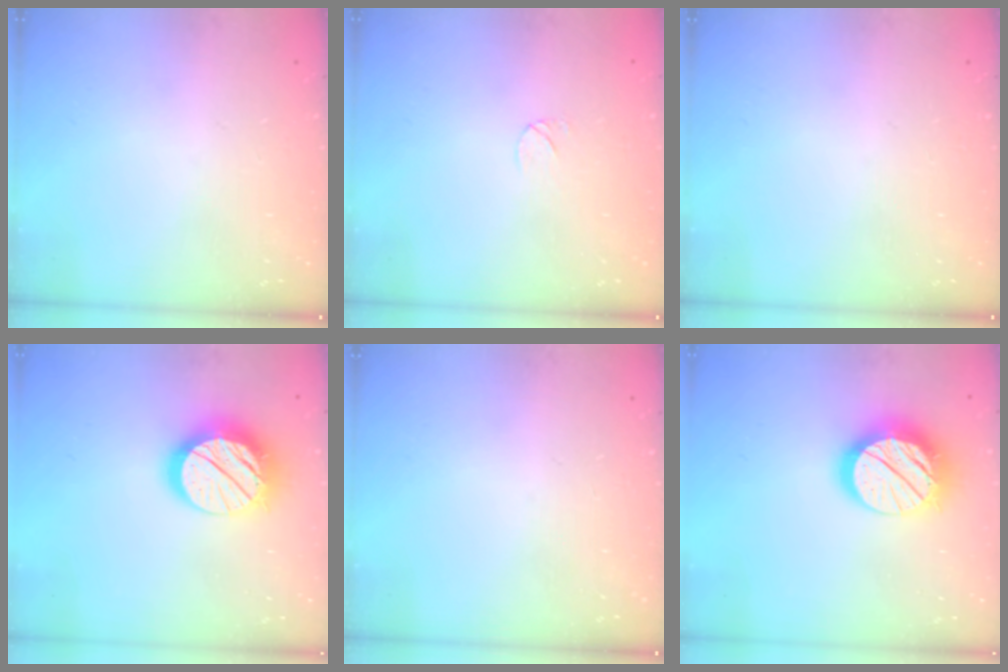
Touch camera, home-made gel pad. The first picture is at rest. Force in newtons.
{"total": 3.7, "press": 3.7, "slide": 0.3}
{"total": 0.0}
{"total": 16.8, "press": 16.8, "slide": 1.3}
{"total": 0.0}
{"total": 16.8, "press": 16.8, "slide": 1.3}